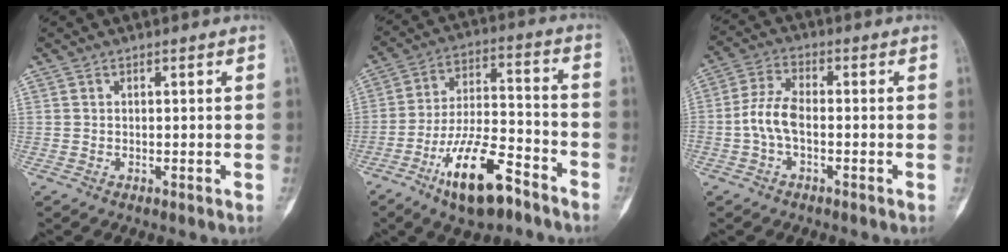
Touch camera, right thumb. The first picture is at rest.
{"total": 15.5, "force": [-9.3, 5.5, 11.1], "torque": [-0.192, 0.061, -0.162]}
{"total": 6.3, "force": [-1.4, 3.2, 5.3], "torque": [-0.115, 0.020, -0.033]}